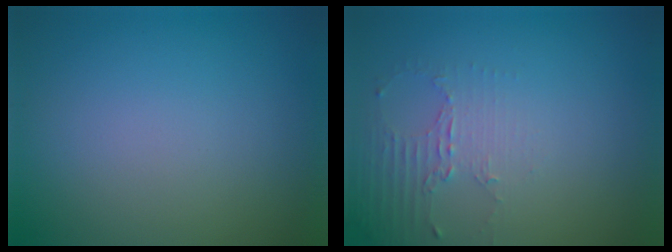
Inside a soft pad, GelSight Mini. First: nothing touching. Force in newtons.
{"total": 2.2, "press": 1.6, "slide": 1.5}